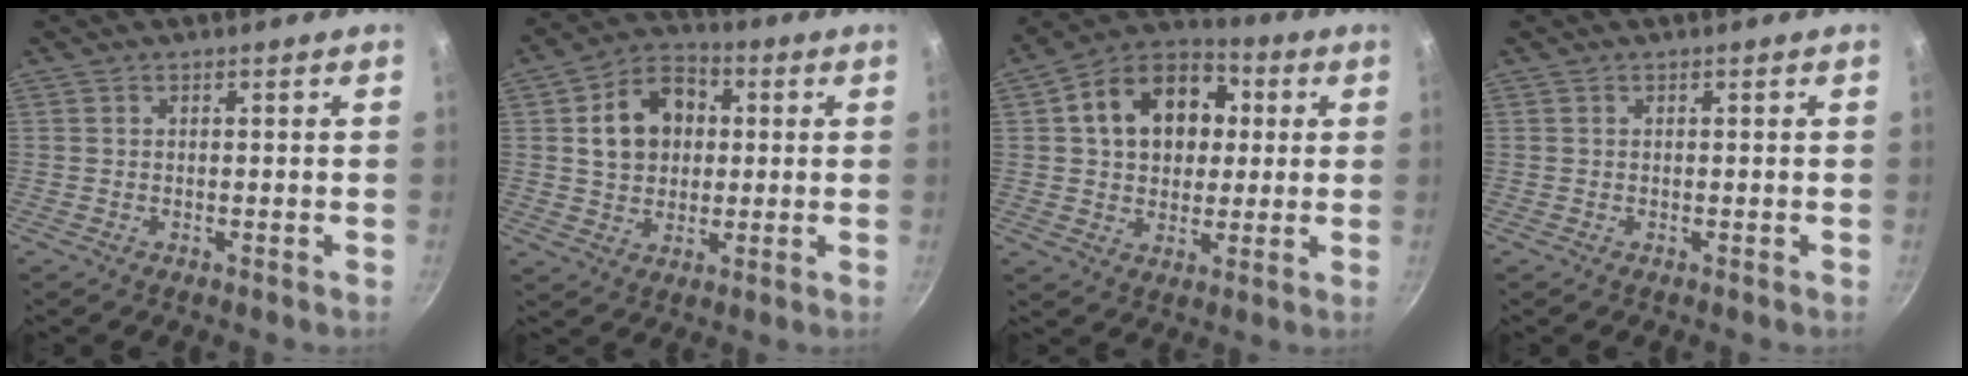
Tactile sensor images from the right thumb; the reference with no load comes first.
{"total": 12.3, "force": [2.1, 9.6, 7.4], "torque": [-0.094, 0.020, 0.027]}
{"total": 16.9, "force": [3.4, 12.6, 10.7], "torque": [-0.143, 0.024, 0.041]}
{"total": 0.0}